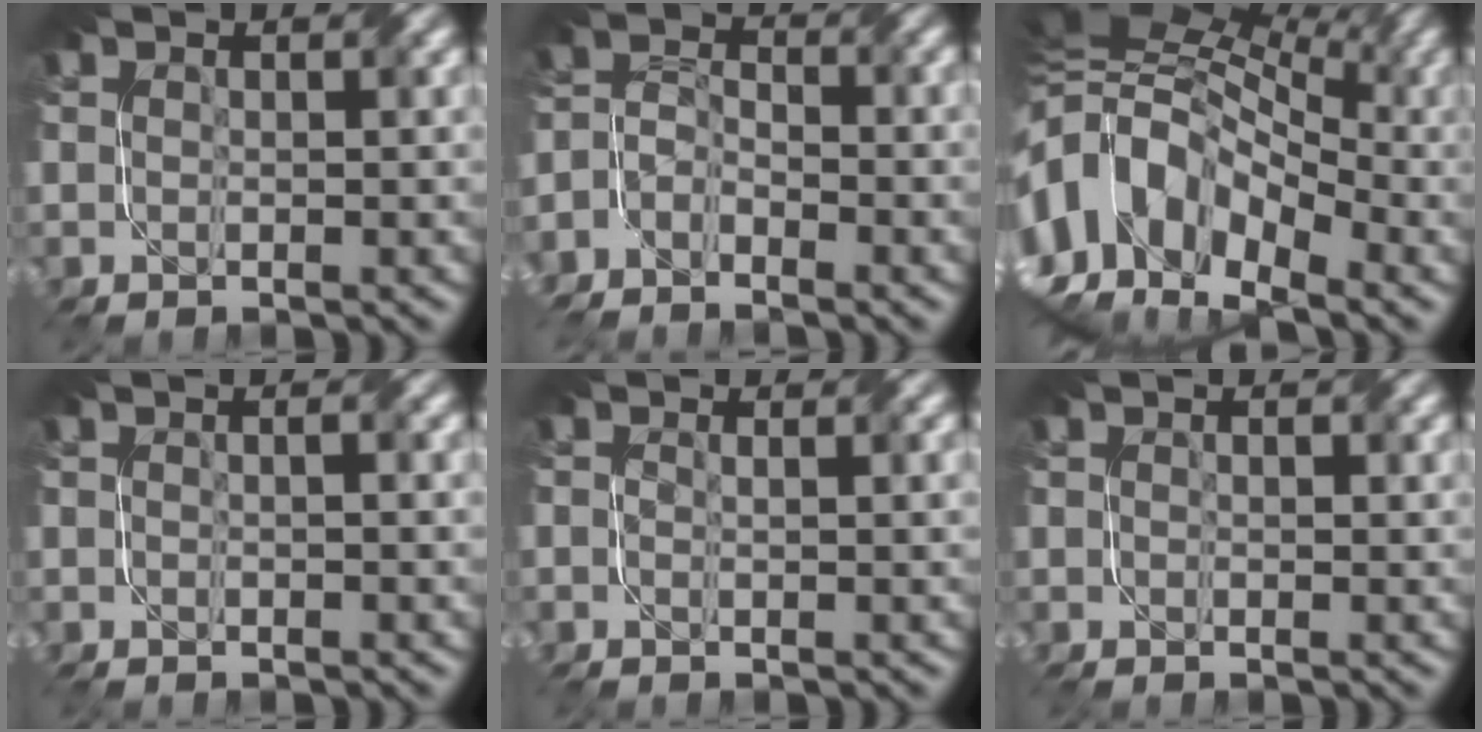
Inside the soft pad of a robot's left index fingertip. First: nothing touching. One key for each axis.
{"total": 3.9, "fx": -3.1, "fy": 1.8, "fz": 1.7, "tx": -0.035, "ty": 0.000, "tz": -0.067}
{"total": 15.4, "fx": -2.5, "fy": 10.4, "fz": 11.0, "tx": -0.220, "ty": 0.007, "tz": -0.045}
{"total": 1.0, "fx": -0.5, "fy": 0.2, "fz": 0.8, "tx": -0.013, "ty": -0.003, "tz": -0.011}
{"total": 1.6, "fx": 0.3, "fy": 0.7, "fz": 1.3, "tx": -0.013, "ty": 0.005, "tz": -0.013}
{"total": 0.9, "fx": -0.1, "fy": 0.5, "fz": 0.7, "tx": -0.012, "ty": -0.002, "tz": -0.003}